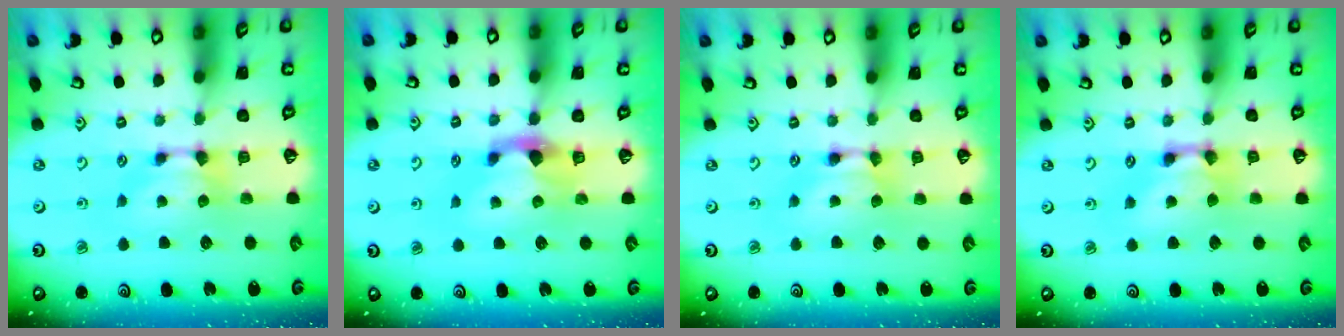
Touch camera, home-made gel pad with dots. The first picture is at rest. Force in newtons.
{"total": 2.3, "press": 1.9, "slide": 1.2}
{"total": 1.8, "press": 1.8, "slide": 0.2}
{"total": 2.6, "press": 2.6, "slide": 0.2}